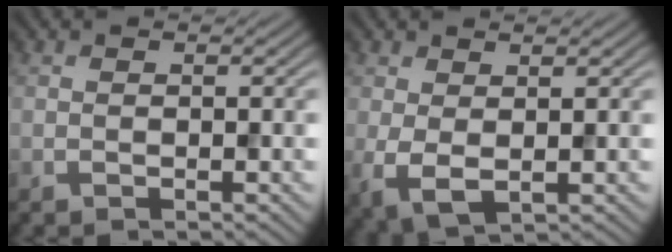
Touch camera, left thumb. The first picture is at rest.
{"total": 3.3, "force": [0.6, 1.7, 2.8], "torque": [-0.072, -0.006, 0.012]}